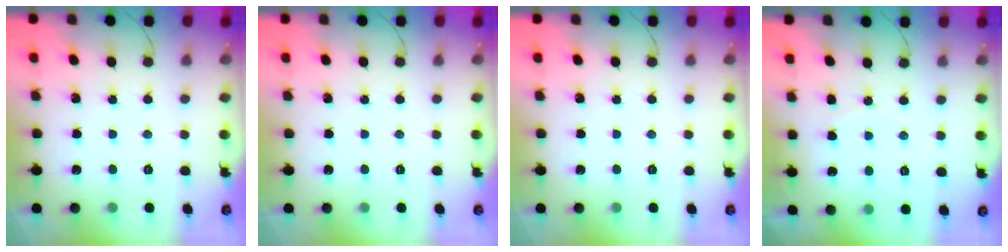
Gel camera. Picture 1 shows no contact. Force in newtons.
{"total": 0.0}
{"total": 0.0}
{"total": 5.6, "press": 5.6, "slide": 0.6}